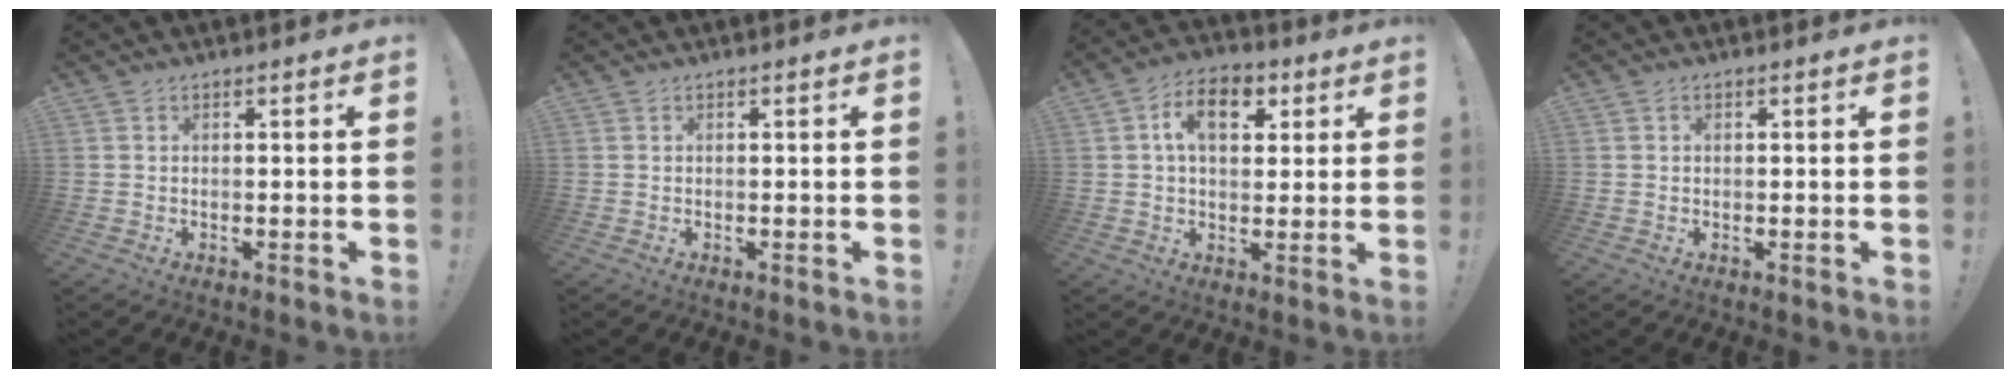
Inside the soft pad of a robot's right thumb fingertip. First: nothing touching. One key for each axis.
{"total": 0.0}
{"total": 10.9, "fx": 3.4, "fy": 7.1, "fz": 7.5, "tx": -0.106, "ty": 0.005, "tz": 0.058}
{"total": 0.0}